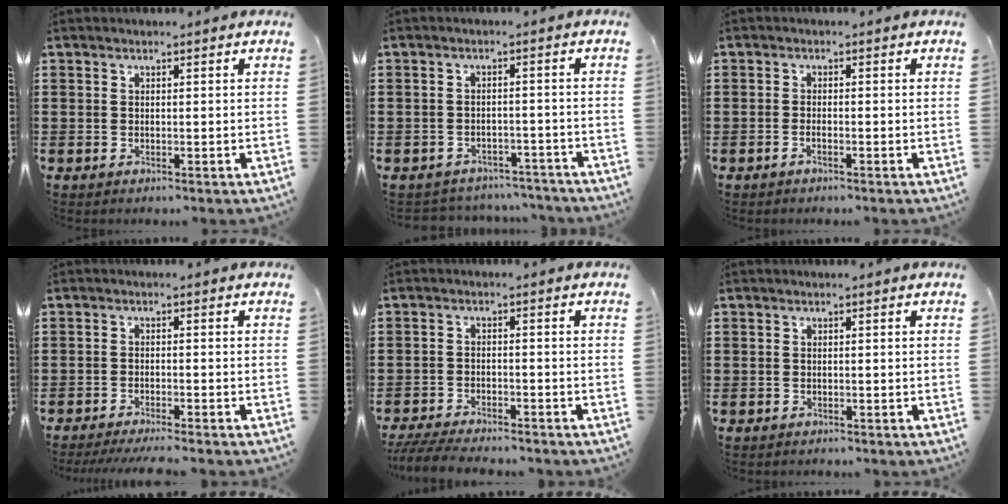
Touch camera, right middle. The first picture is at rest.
{"total": 2.9, "force": [-2.8, 0.5, -0.2], "torque": [-0.005, 0.001, -0.062]}
{"total": 1.0, "force": [-0.7, 0.1, 0.7], "torque": [-0.014, -0.003, -0.011]}
{"total": 2.5, "force": [-2.3, -0.2, 0.9], "torque": [-0.013, 0.000, -0.046]}
{"total": 4.4, "force": [-4.2, 0.5, 1.2], "torque": [-0.033, -0.006, -0.089]}
{"total": 0.7, "force": [-0.5, 0.4, -0.1], "torque": [0.002, 0.004, -0.013]}